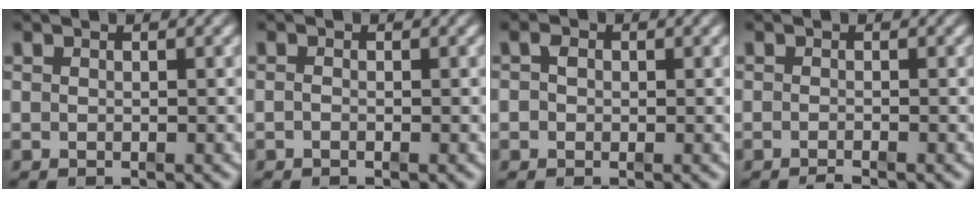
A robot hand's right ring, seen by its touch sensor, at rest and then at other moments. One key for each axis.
{"total": 0.6, "fx": -0.5, "fy": -0.3, "fz": 0.2, "tx": -0.004, "ty": -0.004, "tz": -0.008}
{"total": 1.3, "fx": 0.1, "fy": 1.2, "fz": 0.6, "tx": -0.018, "ty": -0.003, "tz": 0.001}
{"total": 1.1, "fx": -1.0, "fy": 0.0, "fz": 0.4, "tx": -0.002, "ty": 0.003, "tz": -0.022}